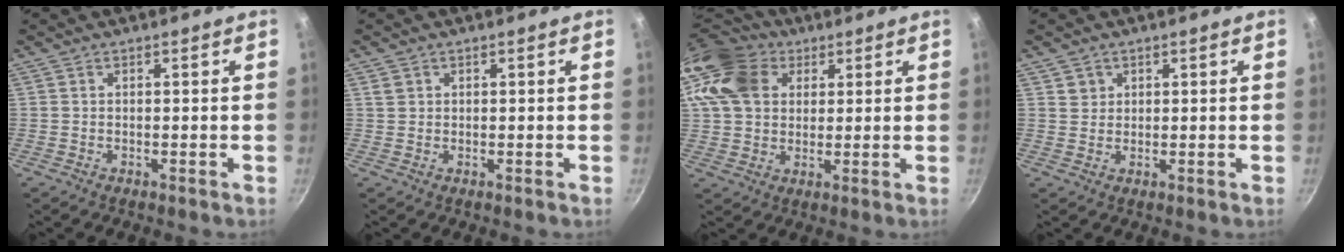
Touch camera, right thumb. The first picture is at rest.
{"total": 1.3, "force": [0.5, 1.2, 0.4], "torque": [-0.004, 0.004, 0.010]}
{"total": 16.4, "force": [6.6, 12.2, 8.8], "torque": [-0.161, 0.006, 0.113]}
{"total": 2.1, "force": [1.0, 1.8, 0.3], "torque": [0.012, 0.005, 0.017]}